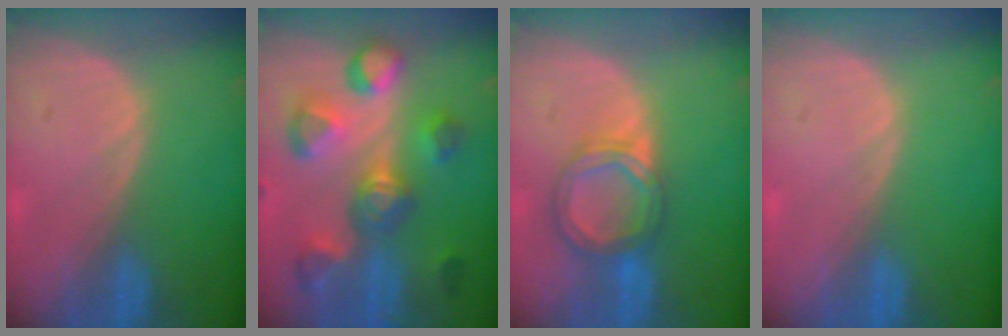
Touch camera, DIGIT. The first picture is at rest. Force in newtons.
{"total": 10.0, "press": 9.8, "slide": 2.1}
{"total": 6.3, "press": 5.9, "slide": 2.3}
{"total": 0.0}